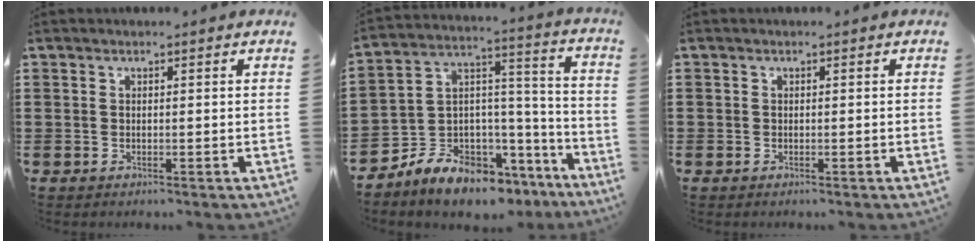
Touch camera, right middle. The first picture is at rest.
{"total": 7.5, "force": [-6.6, 3.4, 0.8], "torque": [-0.035, 0.000, -0.132]}
{"total": 0.8, "force": [-0.6, 0.5, 0.2], "torque": [-0.003, 0.001, -0.013]}